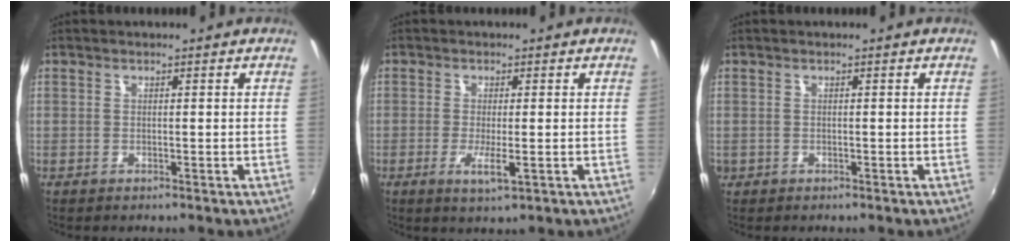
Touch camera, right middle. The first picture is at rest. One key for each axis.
{"total": 3.7, "fx": -1.1, "fy": 0.5, "fz": 3.5, "tx": -0.072, "ty": -0.010, "tz": -0.019}
{"total": 0.8, "fx": -0.3, "fy": 0.7, "fz": 0.1, "tx": -0.003, "ty": -0.003, "tz": -0.005}